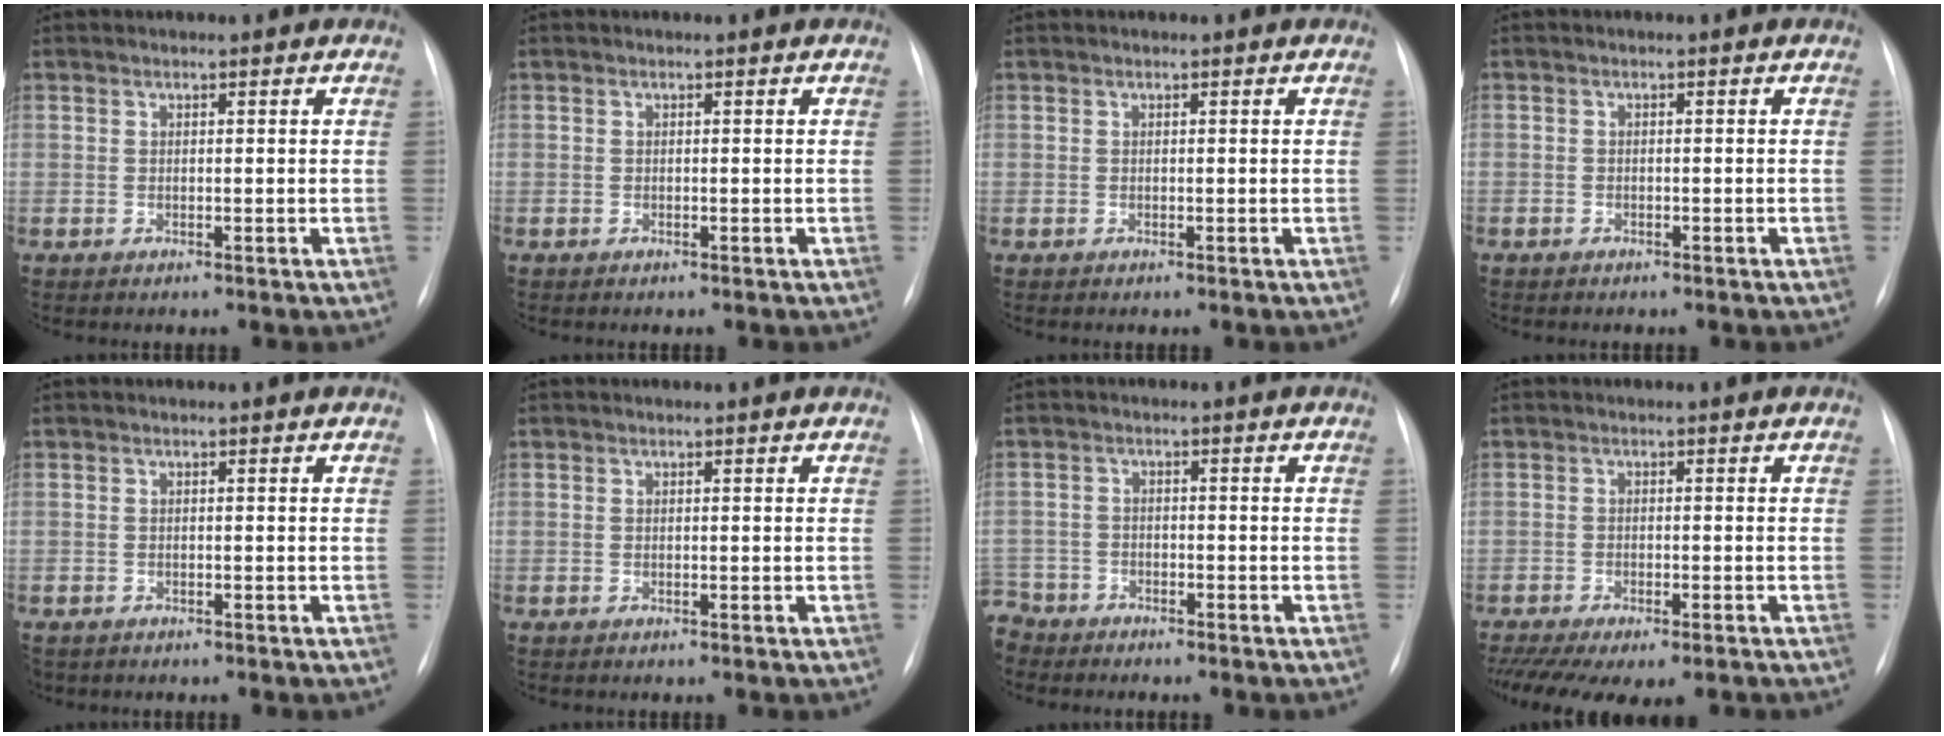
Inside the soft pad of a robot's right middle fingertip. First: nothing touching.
{"total": 0.0}
{"total": 0.0}
{"total": 1.2, "force": [-0.8, 0.8, 0.1], "torque": [-0.009, 0.003, -0.010]}
{"total": 1.8, "force": [-1.3, 1.1, 0.3], "torque": [-0.008, 0.001, -0.016]}
{"total": 0.0}
{"total": 5.3, "force": [-4.6, 2.6, -0.2], "torque": [0.006, -0.005, -0.090]}
{"total": 12.4, "force": [-9.4, 4.2, 6.9], "torque": [-0.138, -0.009, -0.132]}